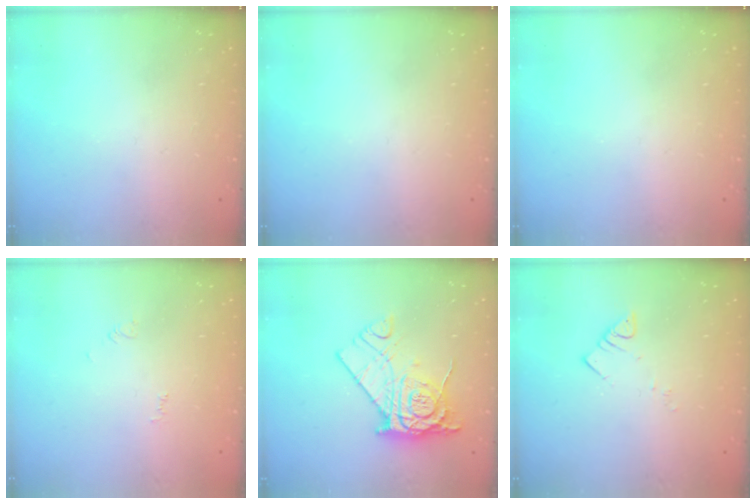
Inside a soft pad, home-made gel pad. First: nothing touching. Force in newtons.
{"total": 0.0}
{"total": 0.0}
{"total": 2.5, "press": 2.5, "slide": 0.4}
{"total": 13.9, "press": 13.9, "slide": 1.4}
{"total": 3.7, "press": 3.7, "slide": 0.6}